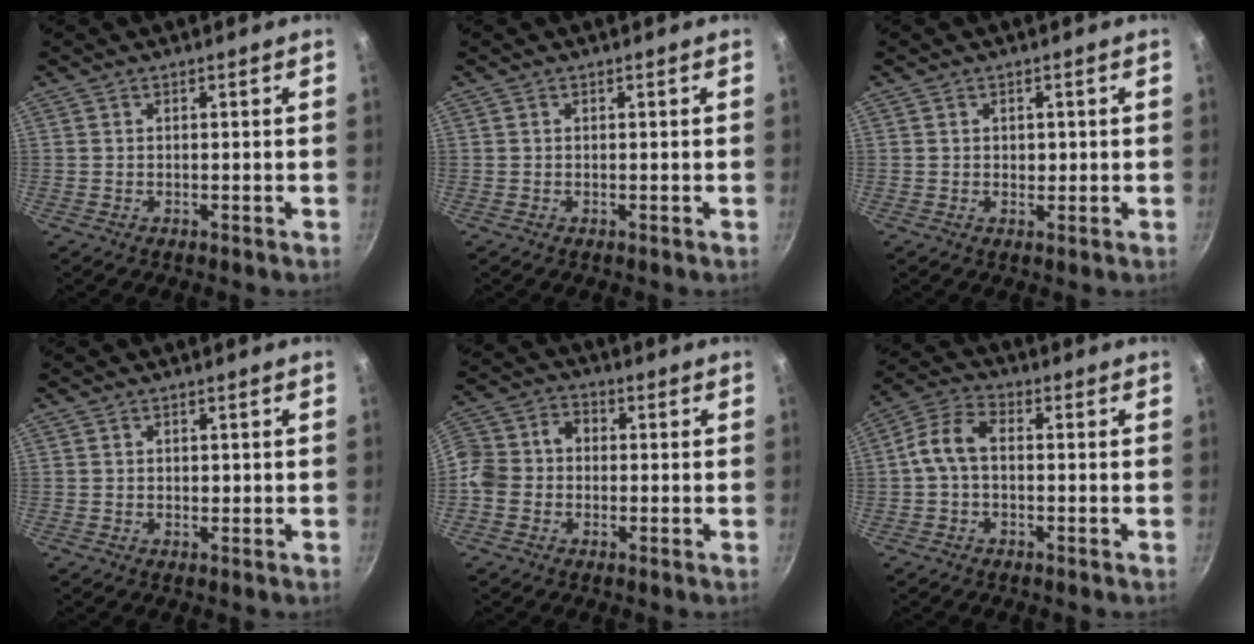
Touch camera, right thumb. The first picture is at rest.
{"total": 0.0}
{"total": 1.6, "force": [0.3, 1.2, 0.9], "torque": [0.001, 0.000, 0.004]}
{"total": 0.8, "force": [0.1, 0.7, 0.5], "torque": [0.001, 0.000, 0.002]}
{"total": 9.0, "force": [-0.9, 7.5, 4.8], "torque": [-0.081, 0.038, -0.029]}
{"total": 7.2, "force": [-0.2, 4.4, 5.8], "torque": [-0.114, 0.025, -0.013]}